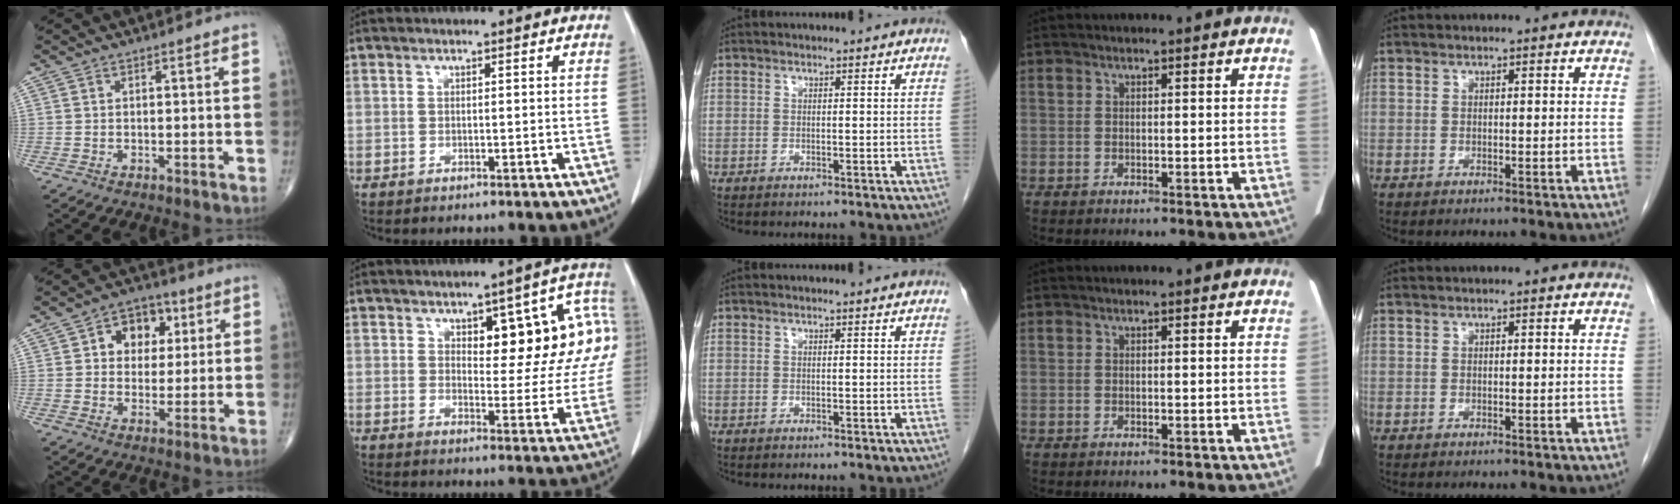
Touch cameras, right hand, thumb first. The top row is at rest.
{"thumb": {"total": 9.0, "force": [2.7, 6.8, 5.2], "torque": [-0.029, 0.000, 0.037]}, "index": {"total": 13.9, "force": [3.9, 5.4, 12.2], "torque": [-0.134, 0.029, 0.049]}}